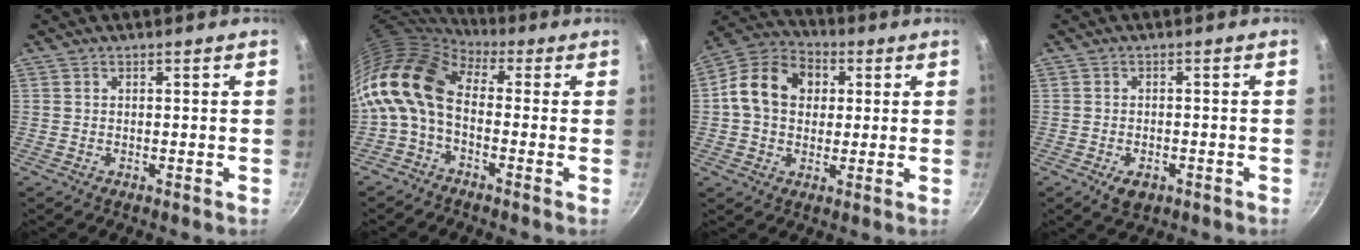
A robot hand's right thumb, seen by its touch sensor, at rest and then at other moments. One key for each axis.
{"total": 11.9, "fx": -0.5, "fy": 7.6, "fz": 9.2, "tx": -0.168, "ty": 0.023, "tz": -0.029}
{"total": 13.2, "fx": 2.0, "fy": 10.4, "fz": 7.8, "tx": -0.111, "ty": 0.022, "tz": 0.013}
{"total": 4.1, "fx": -1.9, "fy": 2.5, "fz": 2.7, "tx": -0.040, "ty": 0.009, "tz": -0.023}